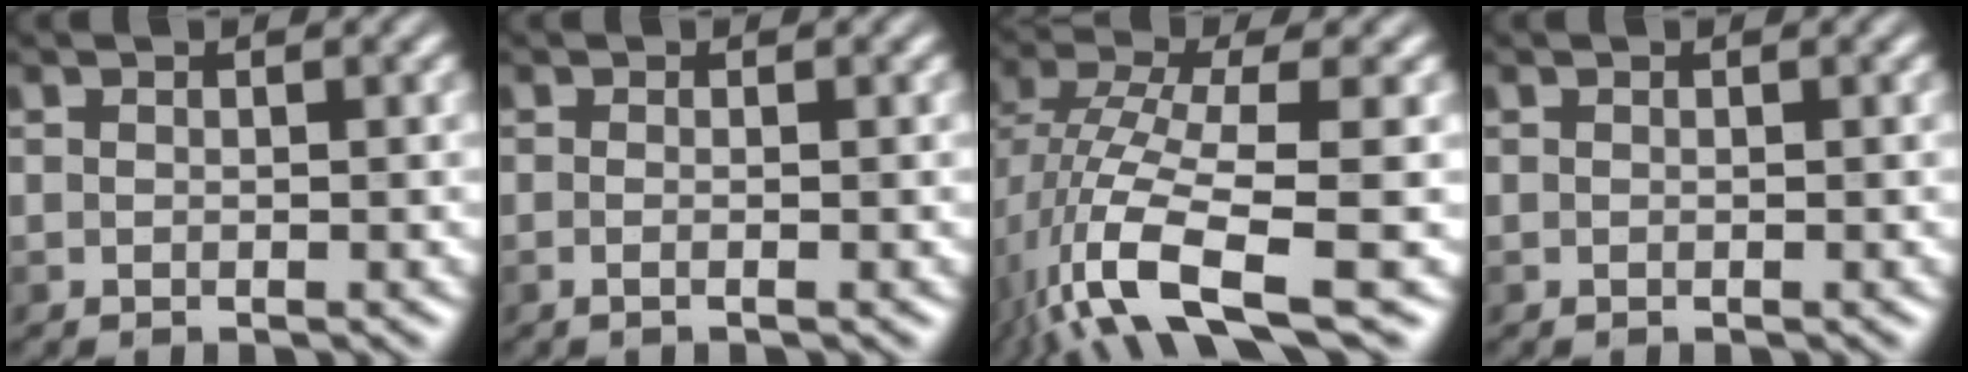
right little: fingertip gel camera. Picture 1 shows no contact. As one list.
[{"total": 0.7, "force": [-0.2, 0.1, 0.7], "torque": [-0.010, -0.003, -0.007]}, {"total": 9.8, "force": [-4.8, 3.0, 8.0], "torque": [-0.159, 0.001, -0.093]}, {"total": 0.0}]